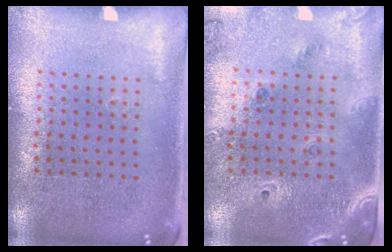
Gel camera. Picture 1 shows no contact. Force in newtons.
{"total": 1.4, "press": 1.3, "slide": 0.5}